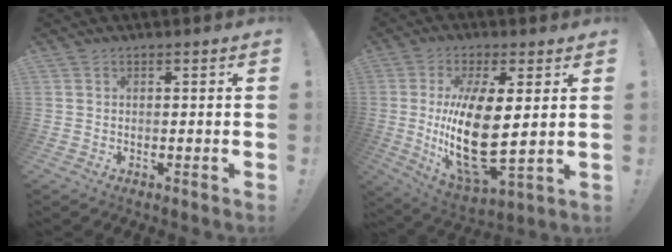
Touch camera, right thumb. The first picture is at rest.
{"total": 19.4, "force": [1.4, 7.3, 17.9], "torque": [-0.346, -0.028, 0.028]}